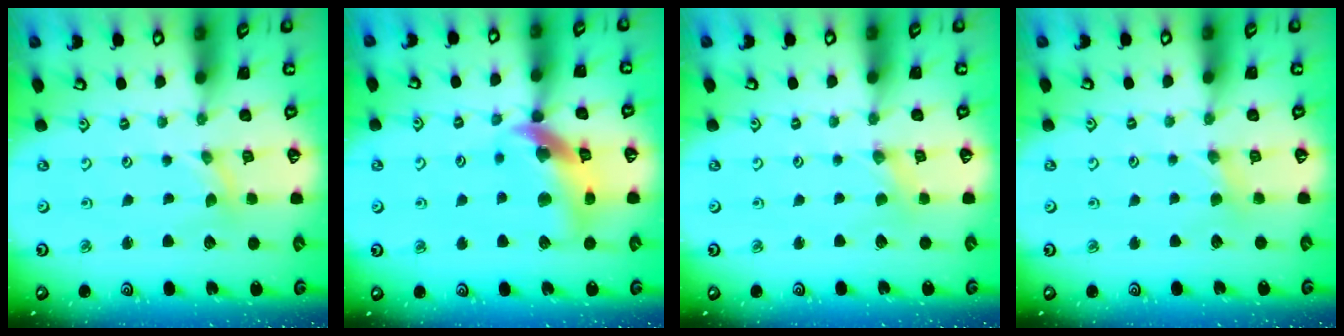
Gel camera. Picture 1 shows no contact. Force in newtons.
{"total": 14.9, "press": 14.8, "slide": 1.9}
{"total": 0.0}
{"total": 2.2, "press": 2.2, "slide": 0.4}